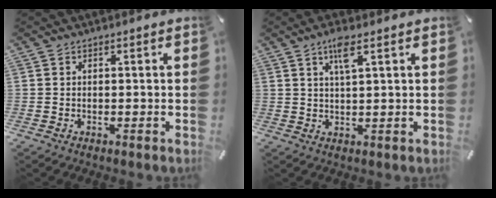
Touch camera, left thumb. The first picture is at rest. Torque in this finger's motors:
{"motor_torque": [0.81, 0.93, 0.64, -0.73, 0.23]}